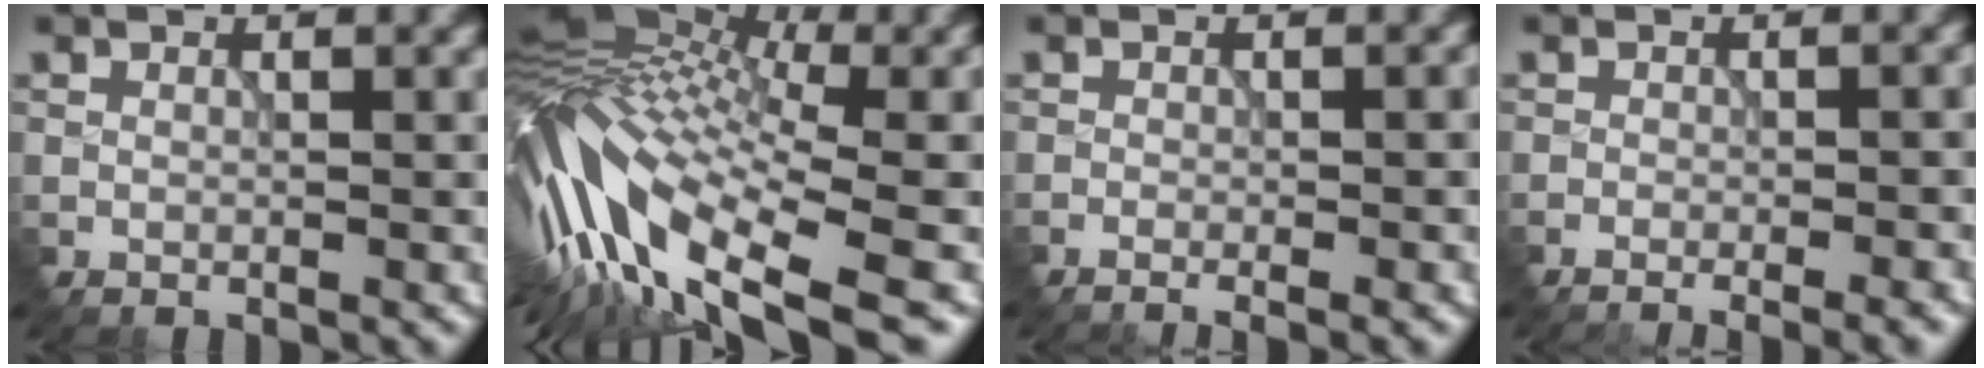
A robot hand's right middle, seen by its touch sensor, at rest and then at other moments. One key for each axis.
{"total": 15.3, "fx": -3.2, "fy": 6.3, "fz": 13.6, "tx": -0.290, "ty": 0.007, "tz": -0.042}
{"total": 3.0, "fx": -0.8, "fy": 1.3, "fz": 2.6, "tx": -0.003, "ty": 0.009, "tz": -0.020}
{"total": 4.6, "fx": -2.1, "fy": 1.7, "fz": 3.7, "tx": -0.010, "ty": 0.008, "tz": -0.022}